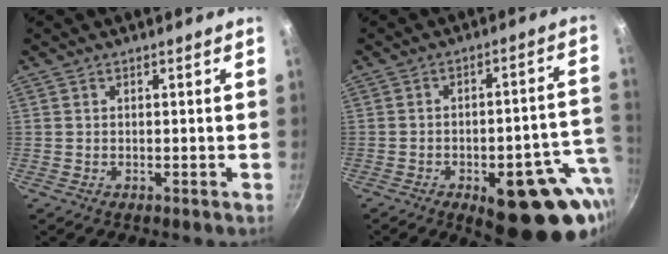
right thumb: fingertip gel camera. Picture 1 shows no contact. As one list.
[{"total": 20.6, "force": [-7.2, 8.4, 17.3], "torque": [-0.156, 0.022, -0.085]}]